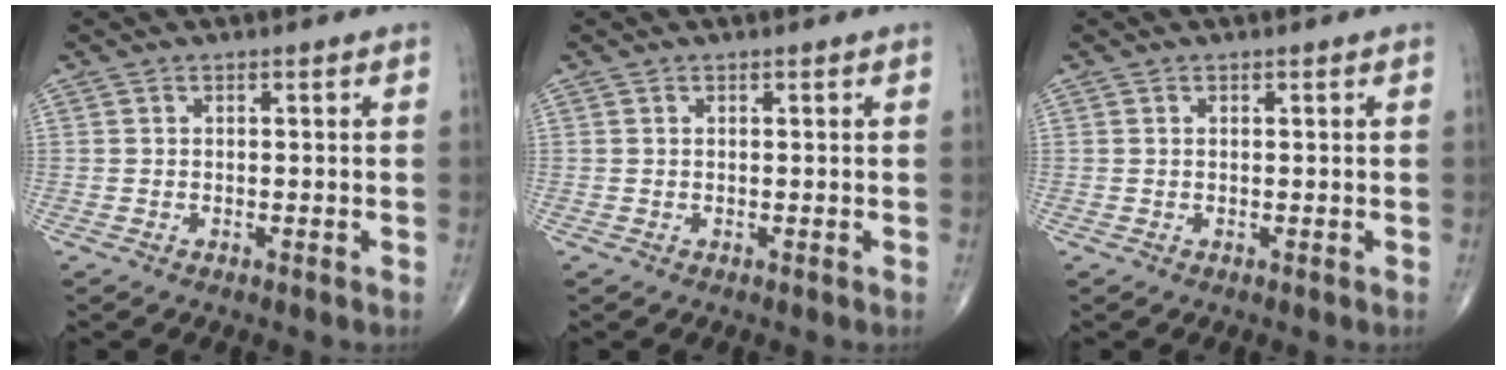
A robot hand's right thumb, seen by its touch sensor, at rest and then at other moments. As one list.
[{"total": 0.0}, {"total": 0.0}]